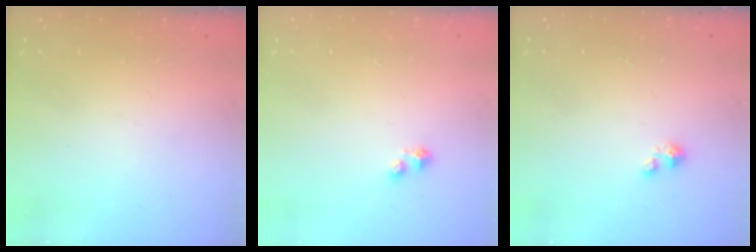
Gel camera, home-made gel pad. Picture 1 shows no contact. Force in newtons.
{"total": 2.8, "press": 2.8, "slide": 0.4}
{"total": 1.5, "press": 1.5, "slide": 0.1}